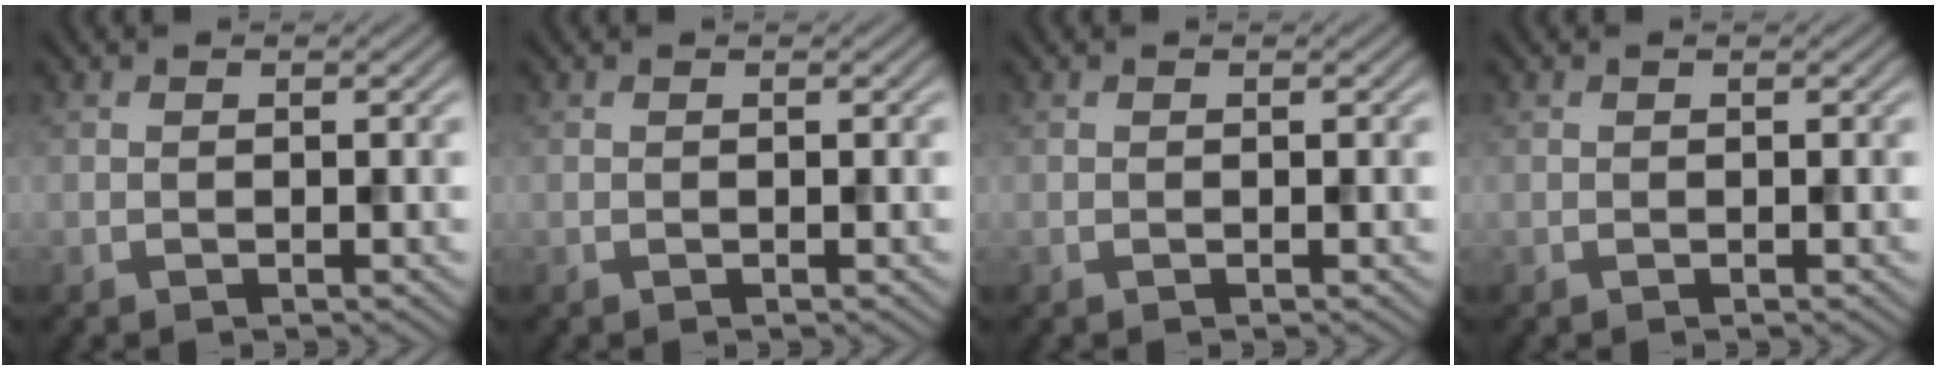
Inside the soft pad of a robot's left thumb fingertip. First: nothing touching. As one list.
[{"total": 0.0}, {"total": 0.0}, {"total": 0.0}]